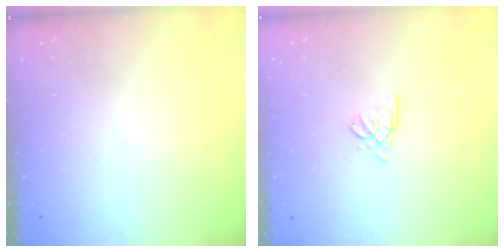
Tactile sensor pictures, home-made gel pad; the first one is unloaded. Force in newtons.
{"total": 2.0, "press": 2.0, "slide": 0.4}